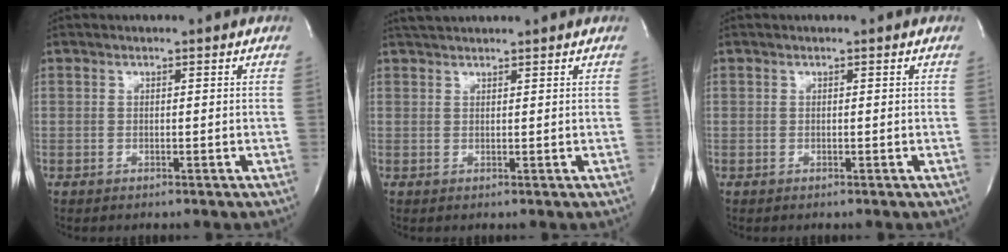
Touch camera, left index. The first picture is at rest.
{"total": 3.8, "force": [3.6, 0.2, 1.1], "torque": [-0.018, 0.032, 0.062]}
{"total": 0.0}